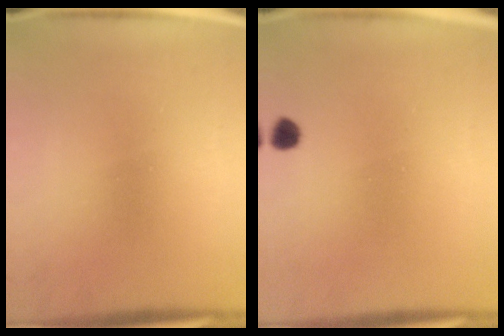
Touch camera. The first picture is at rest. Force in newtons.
{"total": 1.7}